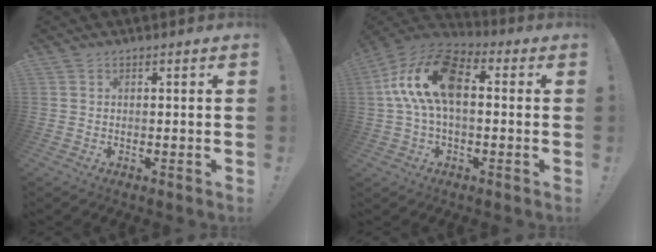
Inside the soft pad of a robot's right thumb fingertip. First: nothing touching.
{"total": 17.2, "force": [2.5, 9.3, 14.3], "torque": [-0.265, 0.008, 0.045]}